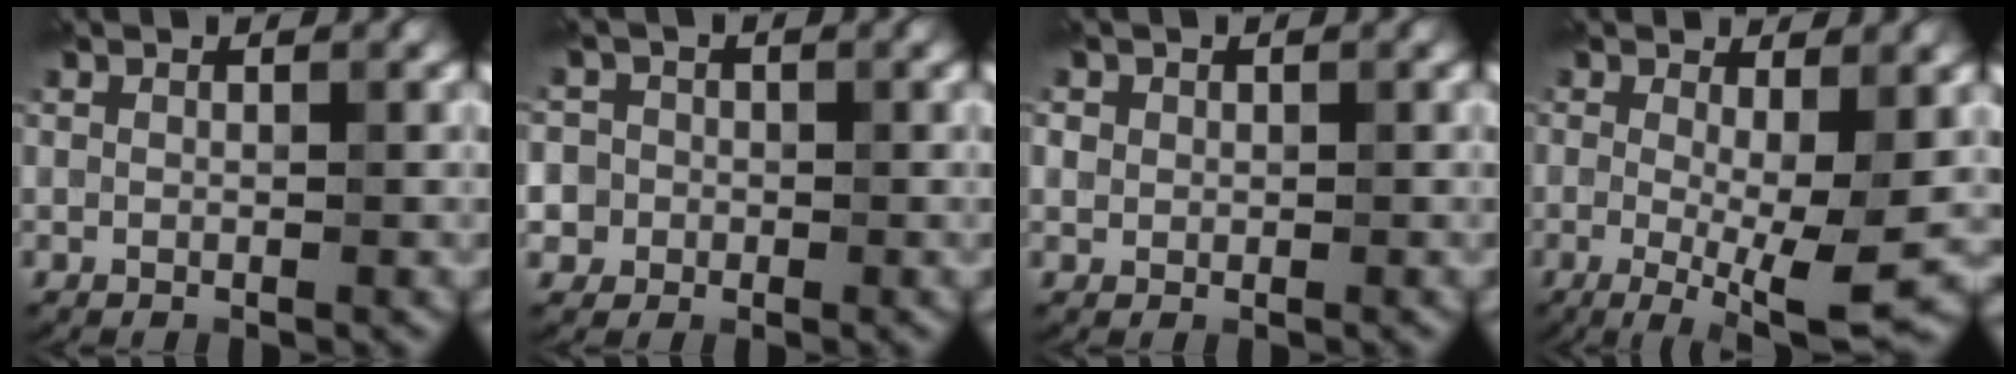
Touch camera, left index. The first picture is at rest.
{"total": 5.2, "force": [-0.3, 5.0, 1.4], "torque": [-0.015, 0.025, -0.036]}
{"total": 1.2, "force": [0.5, 1.1, 0.3], "torque": [0.001, -0.001, 0.004]}
{"total": 7.0, "force": [-0.6, 1.6, 6.8], "torque": [-0.115, -0.018, -0.009]}